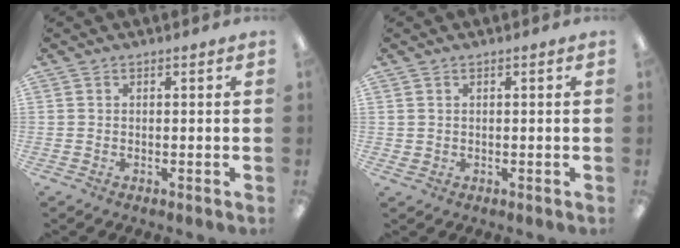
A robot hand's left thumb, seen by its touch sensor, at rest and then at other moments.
{"total": 1.0, "force": [0.6, 0.8, 0.3], "torque": [-0.007, 0.004, 0.010]}